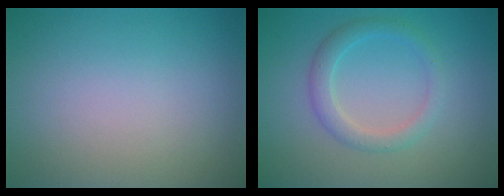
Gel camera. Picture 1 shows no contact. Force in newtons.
{"total": 2.4, "press": 2.4, "slide": 0.1}